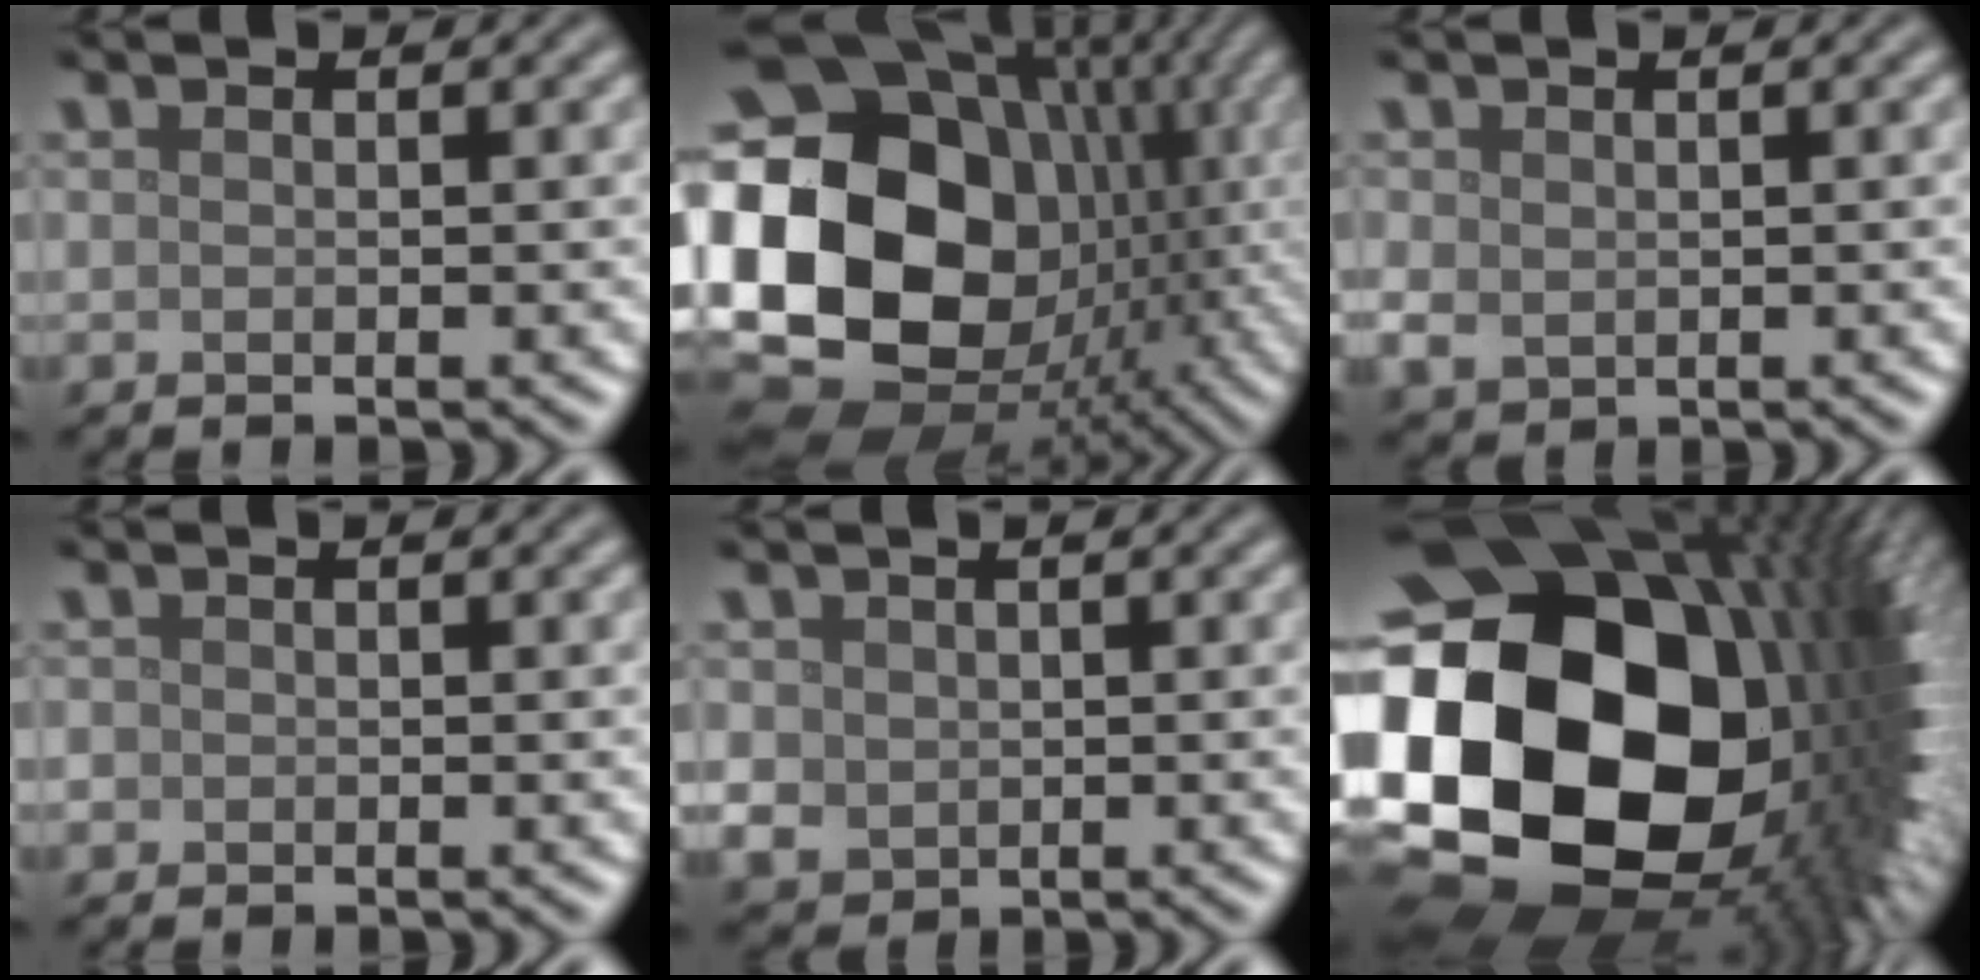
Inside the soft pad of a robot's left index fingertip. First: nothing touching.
{"total": 22.4, "force": [-0.9, 18.0, 13.2], "torque": [-0.293, -0.011, -0.019]}
{"total": 1.7, "force": [0.2, 1.4, 0.9], "torque": [-0.022, -0.003, 0.006]}
{"total": 0.7, "force": [-0.2, 0.7, 0.1], "torque": [0.003, -0.005, -0.006]}
{"total": 2.3, "force": [0.2, 2.1, 0.9], "torque": [-0.022, -0.006, 0.007]}
{"total": 23.6, "force": [-0.9, 17.1, 16.3], "torque": [-0.344, -0.056, 0.018]}